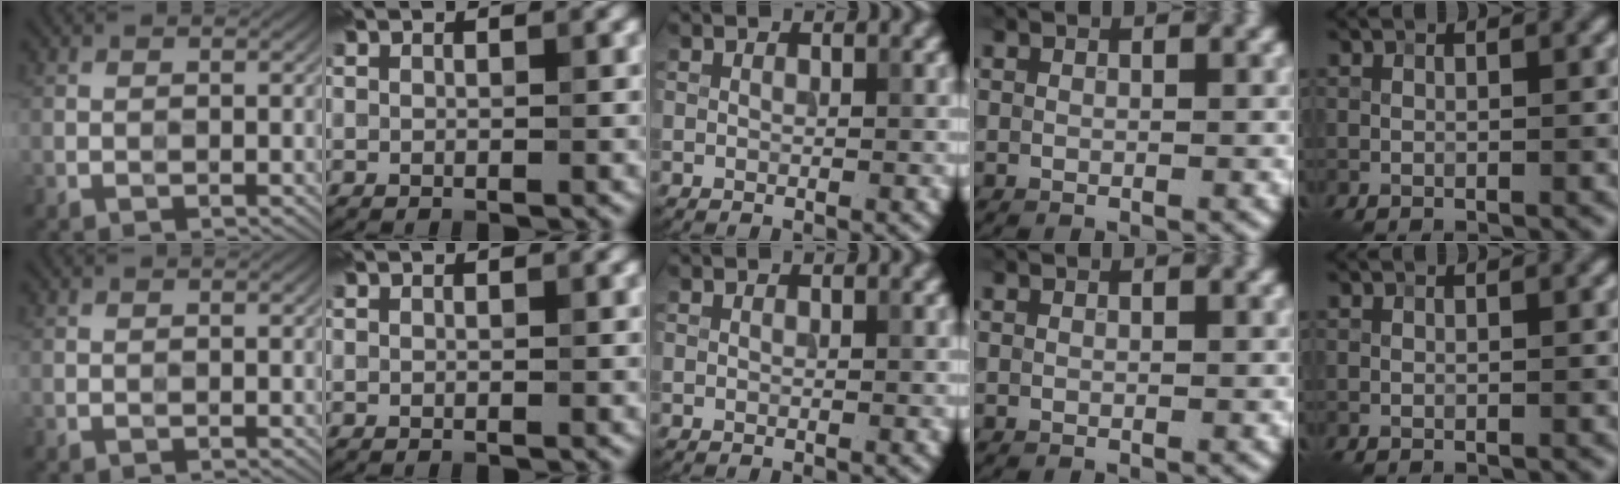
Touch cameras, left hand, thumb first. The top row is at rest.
{}